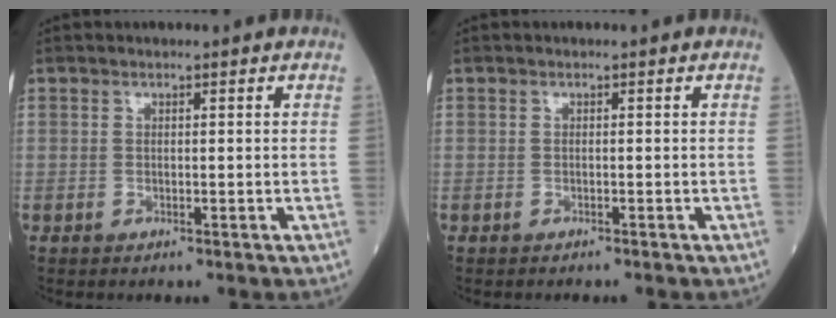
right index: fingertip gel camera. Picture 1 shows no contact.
{"total": 1.0, "force": [-1.0, 0.2, 0.4], "torque": [-0.008, -0.001, -0.013]}